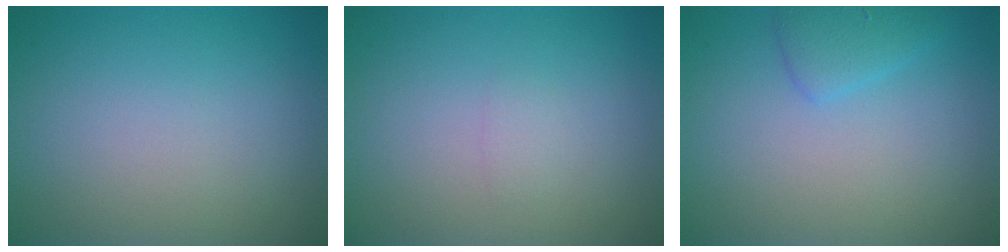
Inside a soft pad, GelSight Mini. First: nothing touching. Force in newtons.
{"total": 0.6, "press": 0.6, "slide": 0.1}
{"total": 1.9, "press": 1.9, "slide": 0.0}